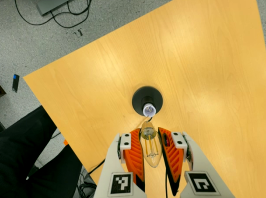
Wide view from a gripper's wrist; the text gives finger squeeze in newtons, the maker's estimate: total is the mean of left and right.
{"total": 23.2, "left": 24.8, "right": 21.6}